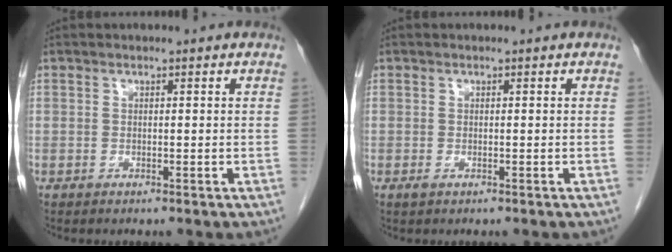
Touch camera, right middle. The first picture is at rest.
{"total": 0.6, "force": [-0.2, 0.3, 0.5], "torque": [-0.009, 0.000, 0.000]}